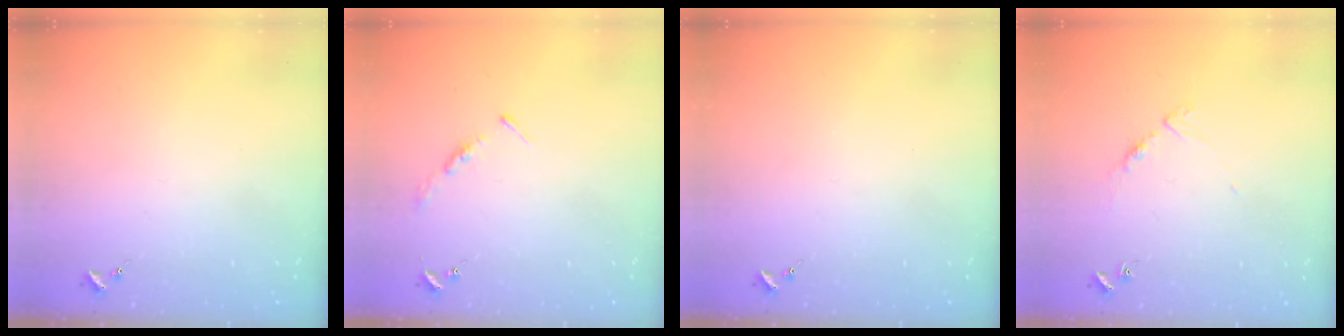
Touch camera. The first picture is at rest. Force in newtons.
{"total": 3.5, "press": 3.5, "slide": 0.4}
{"total": 0.0}
{"total": 5.5, "press": 5.5, "slide": 0.4}